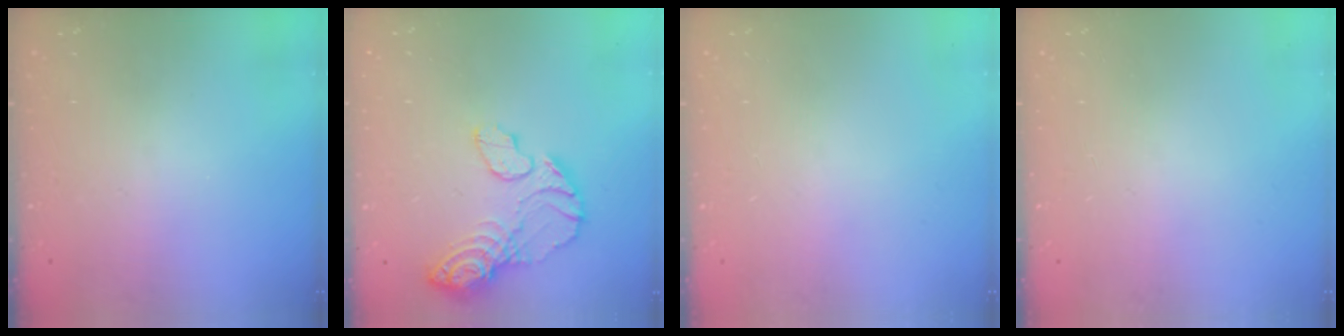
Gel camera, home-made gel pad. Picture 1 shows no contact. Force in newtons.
{"total": 12.6, "press": 12.6, "slide": 0.9}
{"total": 0.0}
{"total": 0.0}